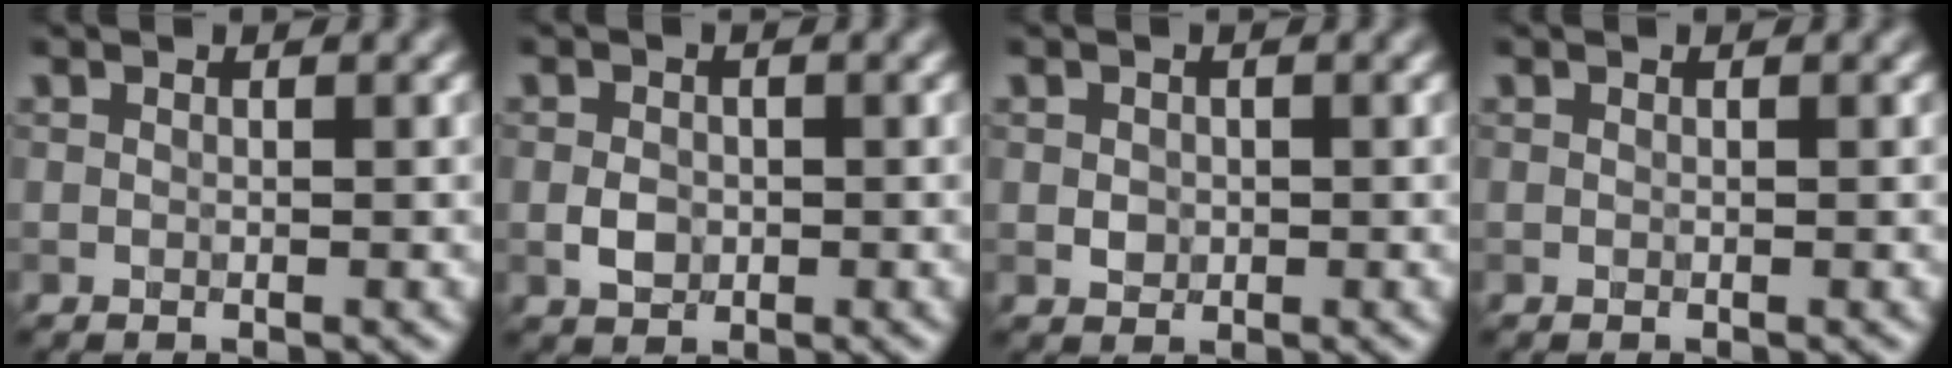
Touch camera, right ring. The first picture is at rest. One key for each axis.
{"total": 1.9, "fx": -0.4, "fy": 1.5, "fz": 1.2, "tx": -0.021, "ty": -0.002, "tz": -0.010}
{"total": 1.1, "fx": 0.0, "fy": 1.0, "fz": 0.5, "tx": -0.008, "ty": -0.003, "tz": 0.000}
{"total": 0.0}